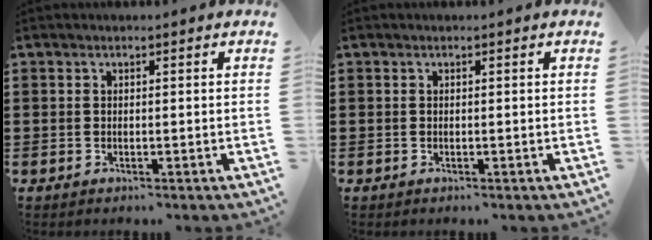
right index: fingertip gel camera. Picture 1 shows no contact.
{"total": 0.0}